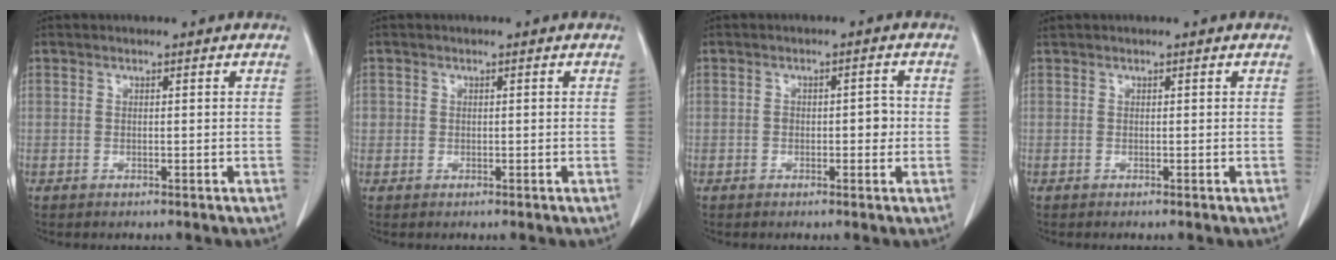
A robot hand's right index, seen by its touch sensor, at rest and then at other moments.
{"total": 0.9, "force": [0.0, 0.8, 0.1], "torque": [0.007, 0.004, -0.002]}
{"total": 2.6, "force": [-0.4, 1.4, 2.1], "torque": [-0.025, 0.006, -0.005]}
{"total": 0.0}